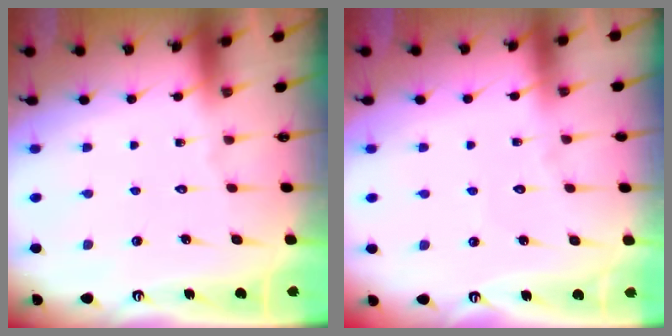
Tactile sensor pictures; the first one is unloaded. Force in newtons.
{"total": 2.3, "press": 2.3, "slide": 0.2}